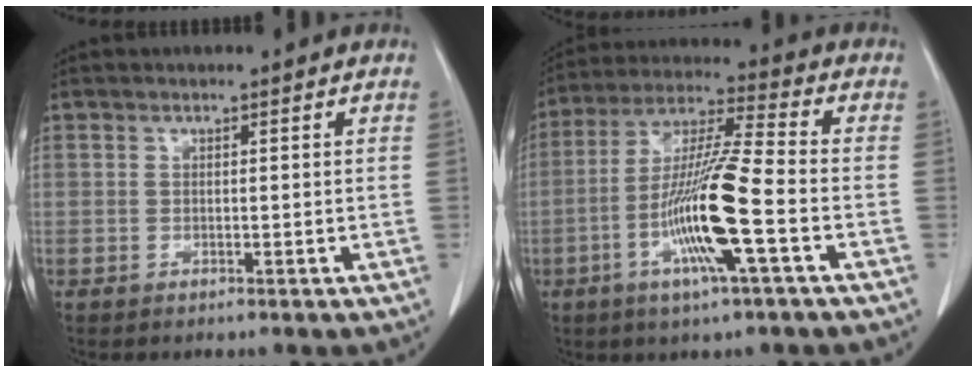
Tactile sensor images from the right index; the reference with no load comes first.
{"total": 14.1, "force": [-4.4, 0.1, 13.4], "torque": [-0.266, -0.007, -0.089]}